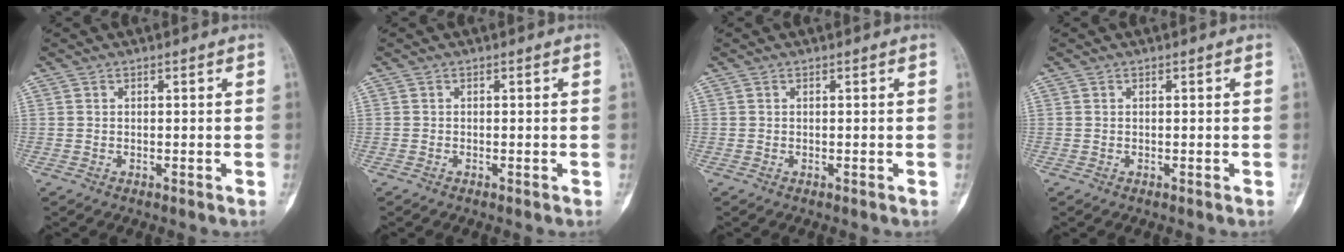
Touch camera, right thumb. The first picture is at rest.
{"total": 0.0}
{"total": 0.0}
{"total": 0.0}